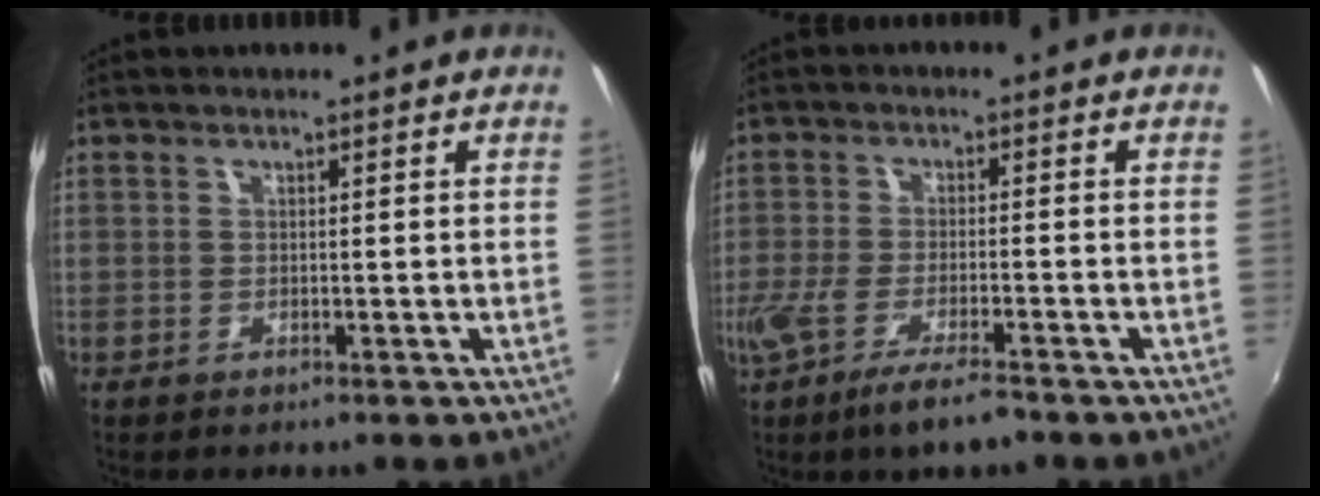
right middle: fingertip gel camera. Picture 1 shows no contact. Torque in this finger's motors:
{"motor_torque": [0.23, -0.22, 0.28, 0.13]}